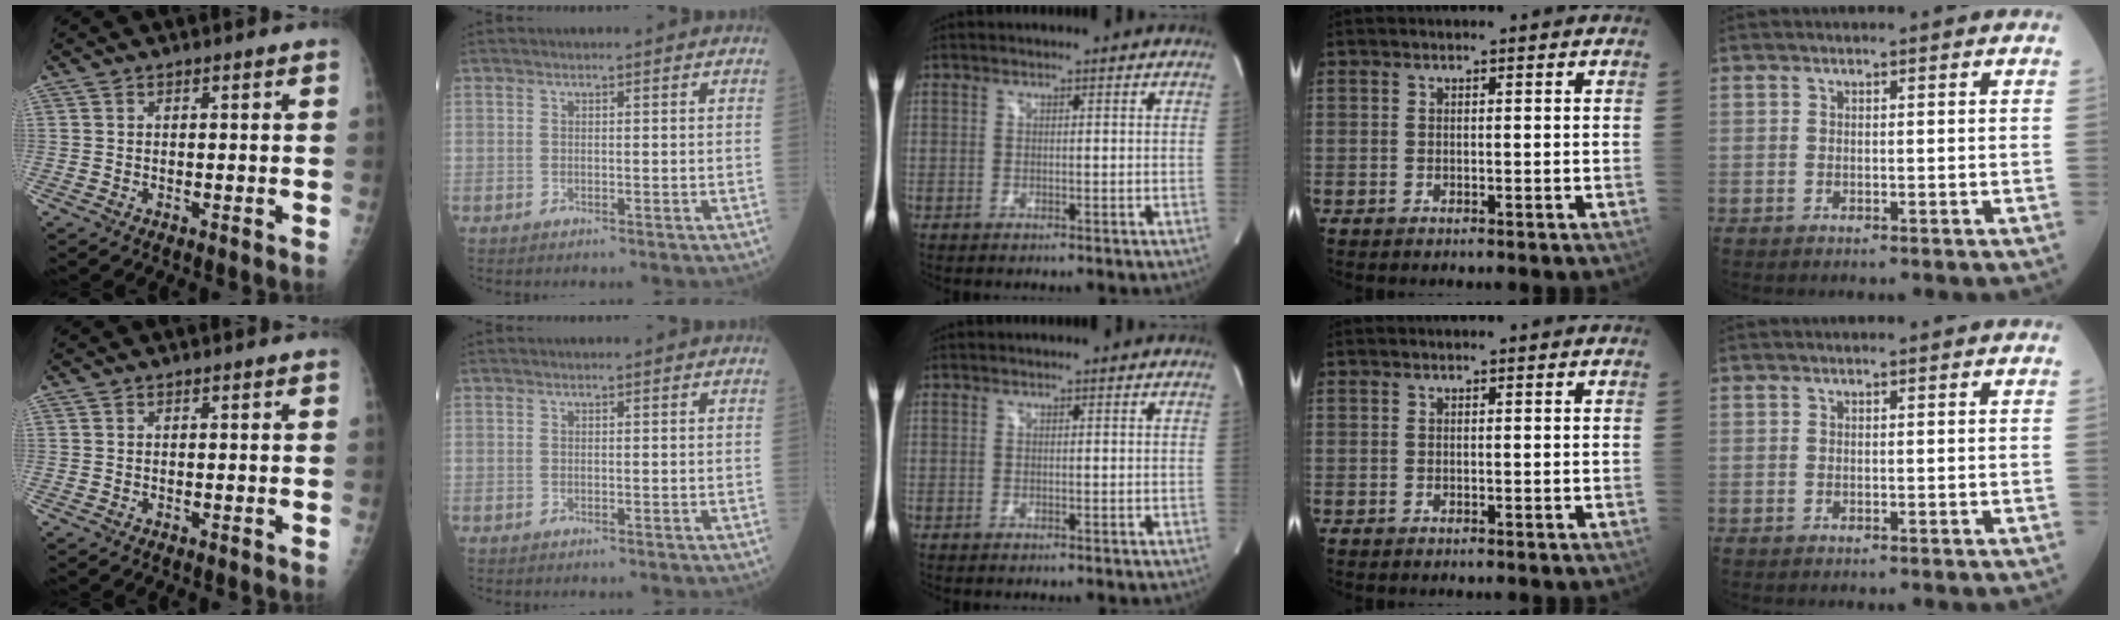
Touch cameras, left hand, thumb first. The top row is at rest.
{}